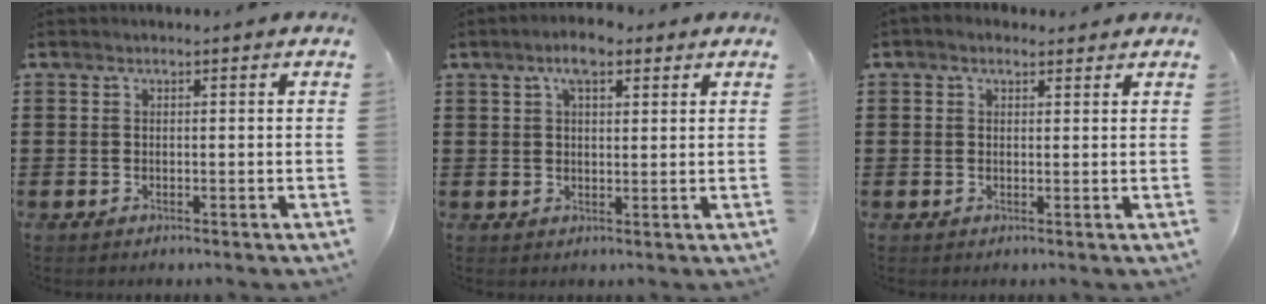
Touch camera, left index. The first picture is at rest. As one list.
[{"total": 5.1, "force": [3.3, 1.8, 3.4], "torque": [-0.066, 0.007, 0.056]}, {"total": 1.5, "force": [1.0, 0.9, 0.5], "torque": [-0.012, 0.007, 0.020]}]